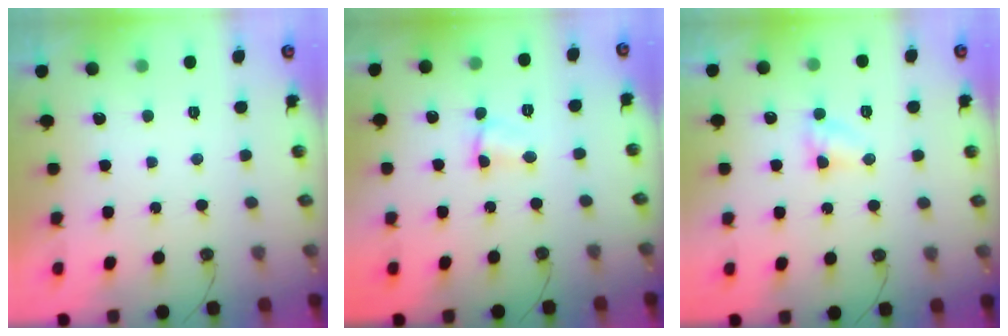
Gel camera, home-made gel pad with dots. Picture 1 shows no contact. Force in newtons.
{"total": 1.5, "press": 1.4, "slide": 0.5}
{"total": 3.9, "press": 3.9, "slide": 0.4}